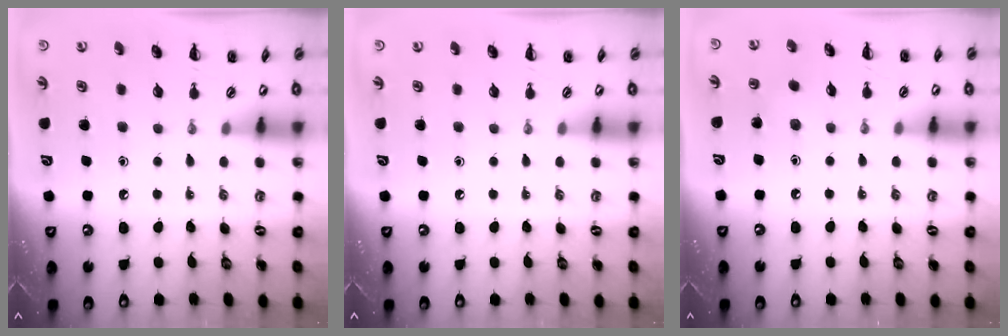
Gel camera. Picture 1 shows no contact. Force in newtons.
{"total": 0.0}
{"total": 3.8, "press": 3.6, "slide": 1.1}